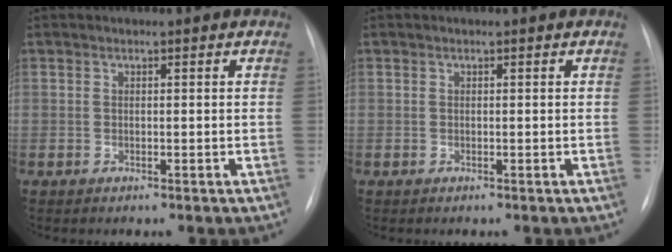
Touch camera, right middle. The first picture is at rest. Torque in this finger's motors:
{"motor_torque": [-0.01, -0.01, 0.00, 0.00]}